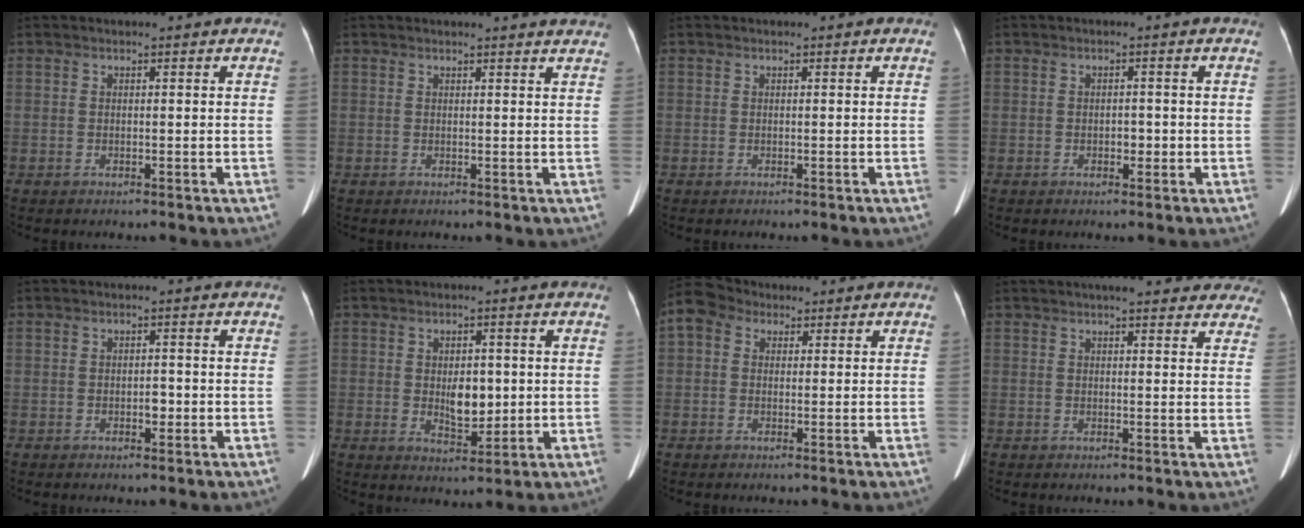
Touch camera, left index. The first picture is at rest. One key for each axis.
{"total": 5.0, "fx": 4.8, "fy": 0.4, "fz": 1.2, "tx": -0.011, "ty": 0.002, "tz": 0.036}
{"total": 0.0}
{"total": 1.6, "fx": -0.5, "fy": 1.0, "fz": 1.2, "tx": -0.018, "ty": 0.002, "tz": -0.004}
{"total": 1.5, "fx": -0.6, "fy": 0.8, "fz": 1.2, "tx": -0.019, "ty": 0.002, "tz": -0.006}
{"total": 5.2, "fx": 0.2, "fy": 2.6, "fz": 4.4, "tx": -0.074, "ty": -0.004, "tz": 0.012}
{"total": 5.6, "fx": 2.0, "fy": 4.6, "fz": 2.5, "tx": -0.058, "ty": 0.034, "tz": 0.036}
{"total": 15.9, "fx": 14.1, "fy": 3.7, "fz": 6.4, "tx": -0.050, "ty": 0.012, "tz": 0.151}